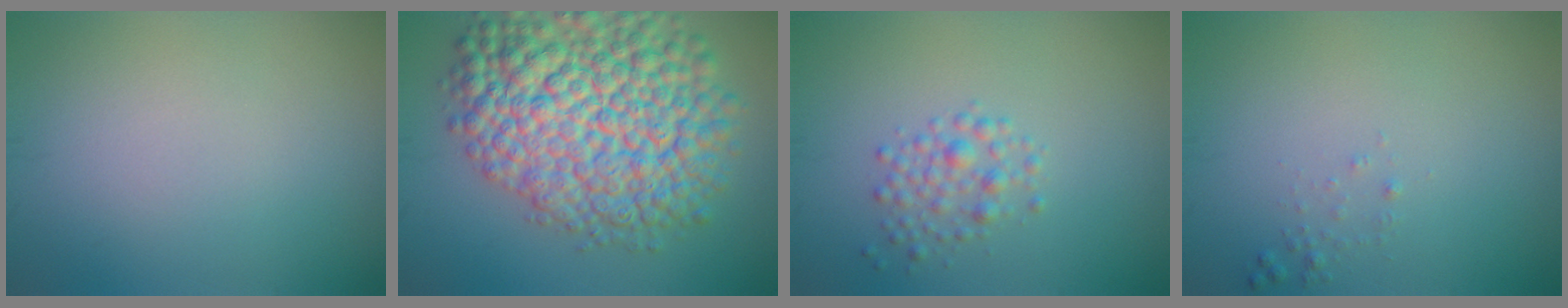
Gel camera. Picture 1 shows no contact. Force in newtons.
{"total": 13.0, "press": 12.9, "slide": 0.5}
{"total": 1.9, "press": 1.9, "slide": 0.1}
{"total": 0.6, "press": 0.6, "slide": 0.0}